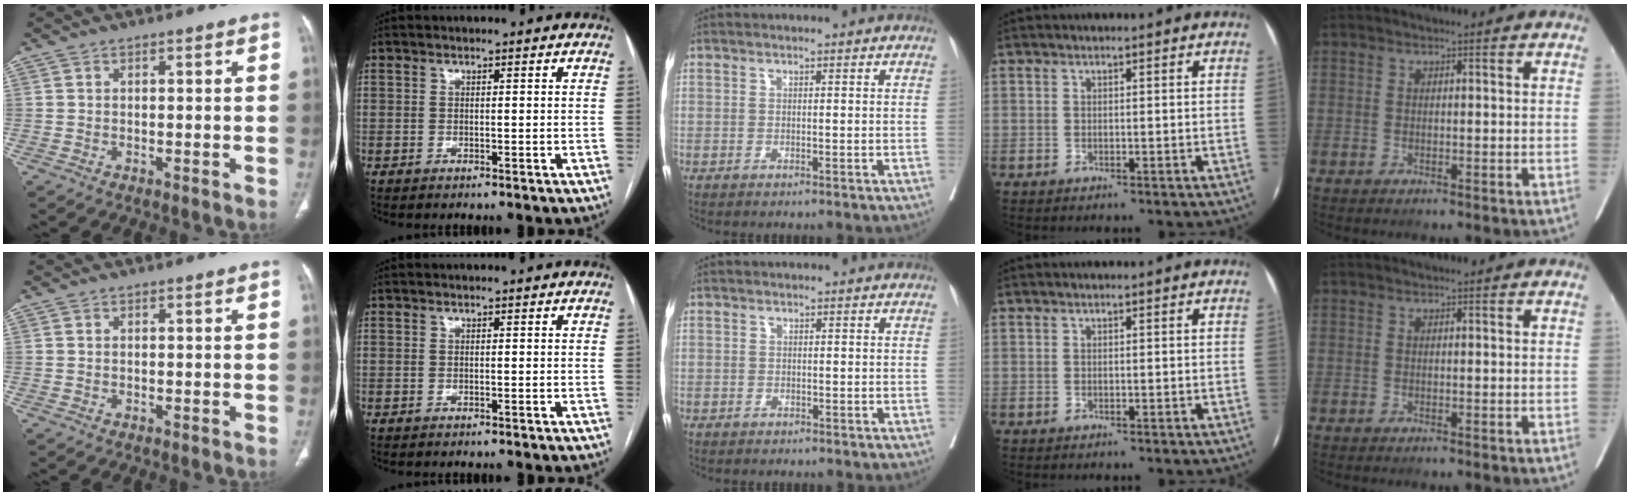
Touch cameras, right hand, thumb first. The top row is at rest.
{"middle": {"total": 0.8, "force": [-0.3, 0.8, -0.1], "torque": [0.000, 0.006, -0.009]}}